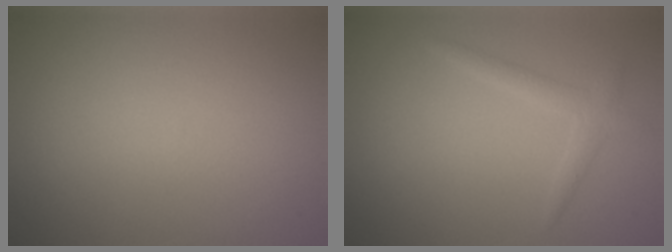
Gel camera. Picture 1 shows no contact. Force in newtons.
{"total": 1.6, "press": 1.6, "slide": 0.1}